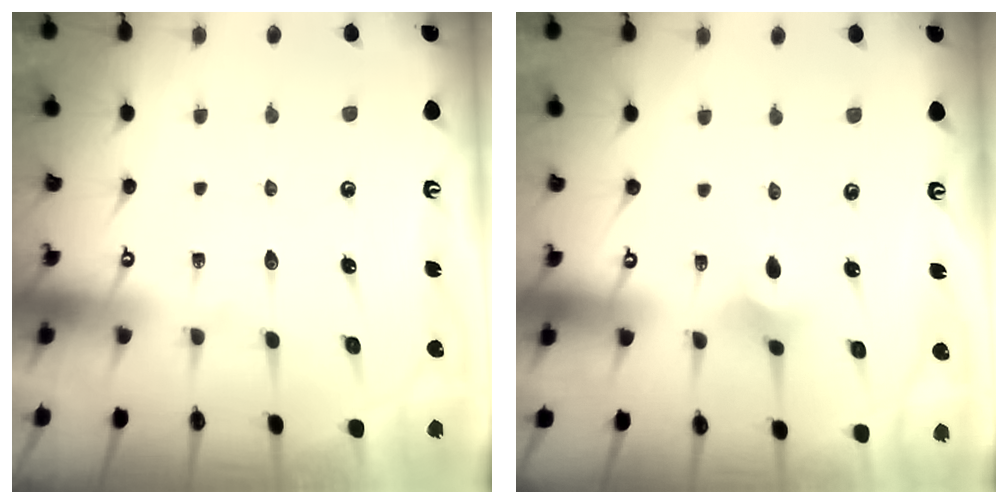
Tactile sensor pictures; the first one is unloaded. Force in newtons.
{"total": 3.6, "press": 3.5, "slide": 0.8}